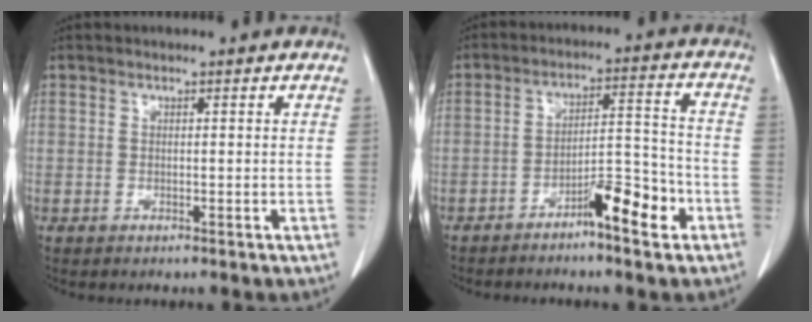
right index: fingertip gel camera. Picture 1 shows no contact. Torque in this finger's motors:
{"motor_torque": [0.51, -0.47, 0.12, 0.09]}